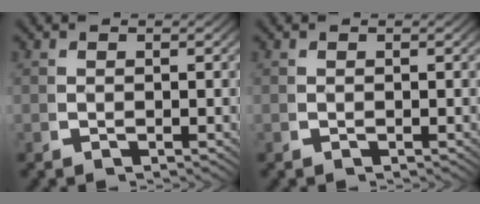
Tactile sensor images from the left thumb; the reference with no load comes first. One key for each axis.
{"total": 0.0}